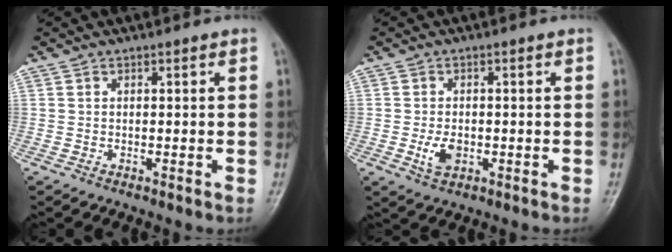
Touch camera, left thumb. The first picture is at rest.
{"total": 3.9, "force": [-0.9, 2.4, 2.9], "torque": [-0.051, -0.003, -0.012]}